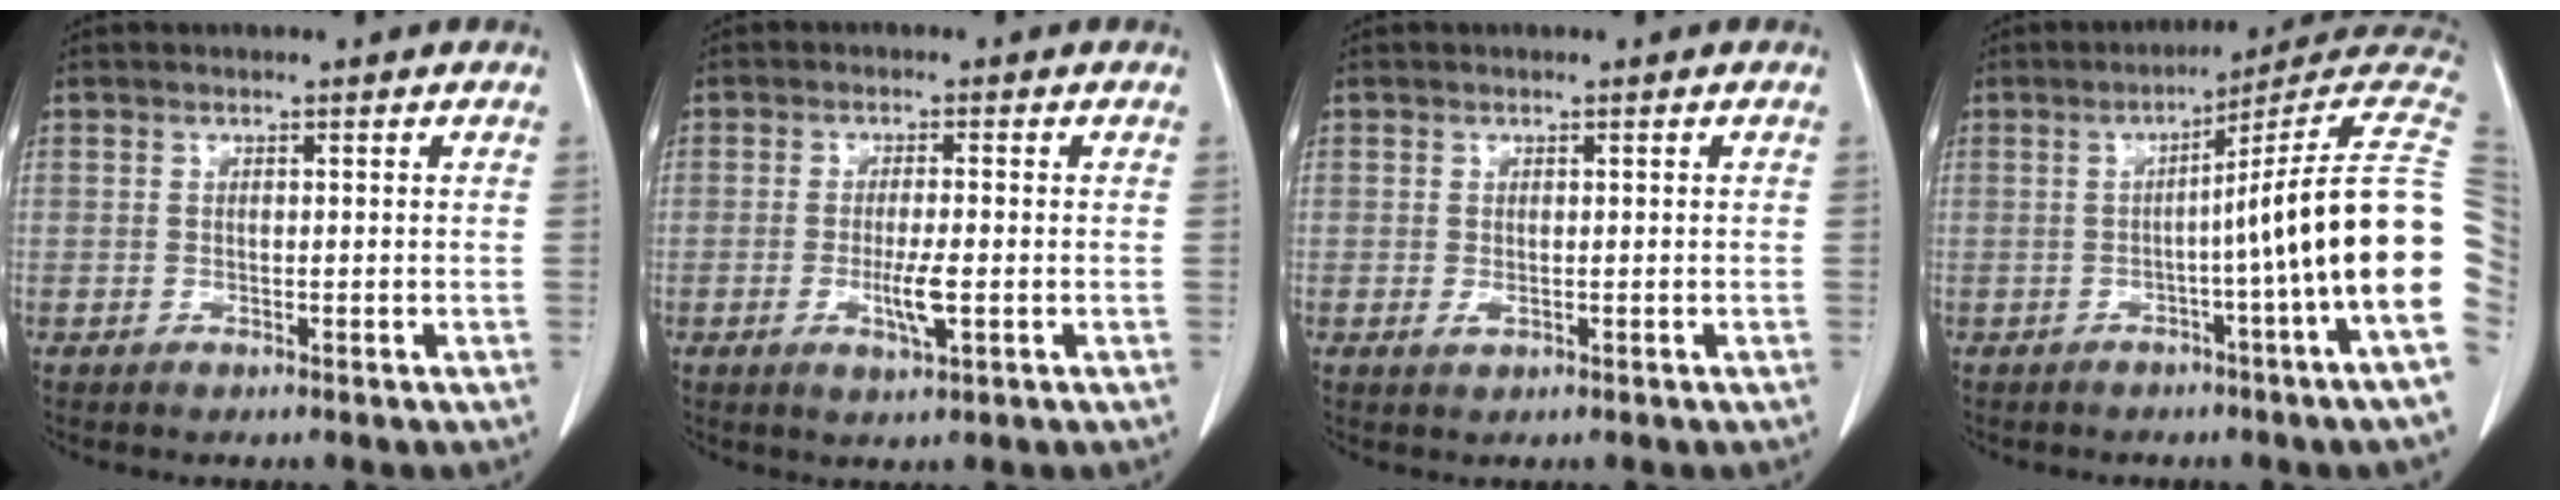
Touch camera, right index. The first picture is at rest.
{"total": 4.2, "force": [-1.0, 0.4, 4.0], "torque": [-0.075, -0.005, -0.015]}
{"total": 0.8, "force": [-0.1, 0.4, 0.7], "torque": [-0.010, -0.003, 0.001]}
{"total": 17.8, "force": [-1.3, -2.6, 17.5], "torque": [-0.170, 0.023, -0.030]}